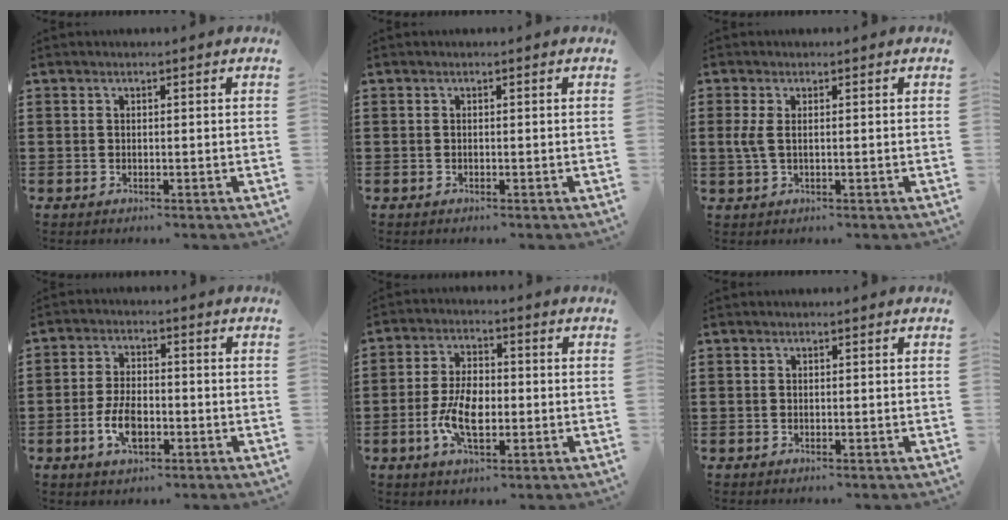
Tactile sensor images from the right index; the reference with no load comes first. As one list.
[{"total": 0.0}, {"total": 2.4, "force": [0.1, 0.9, 2.2], "torque": [-0.059, -0.003, -0.004]}, {"total": 5.8, "force": [-1.9, 2.8, 4.7], "torque": [-0.107, -0.004, -0.037]}, {"total": 7.1, "force": [-1.6, 3.7, 5.8], "torque": [-0.130, 0.001, -0.034]}, {"total": 0.0}]